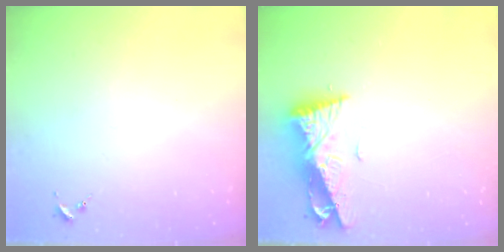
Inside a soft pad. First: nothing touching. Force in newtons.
{"total": 10.1, "press": 10.0, "slide": 1.4}